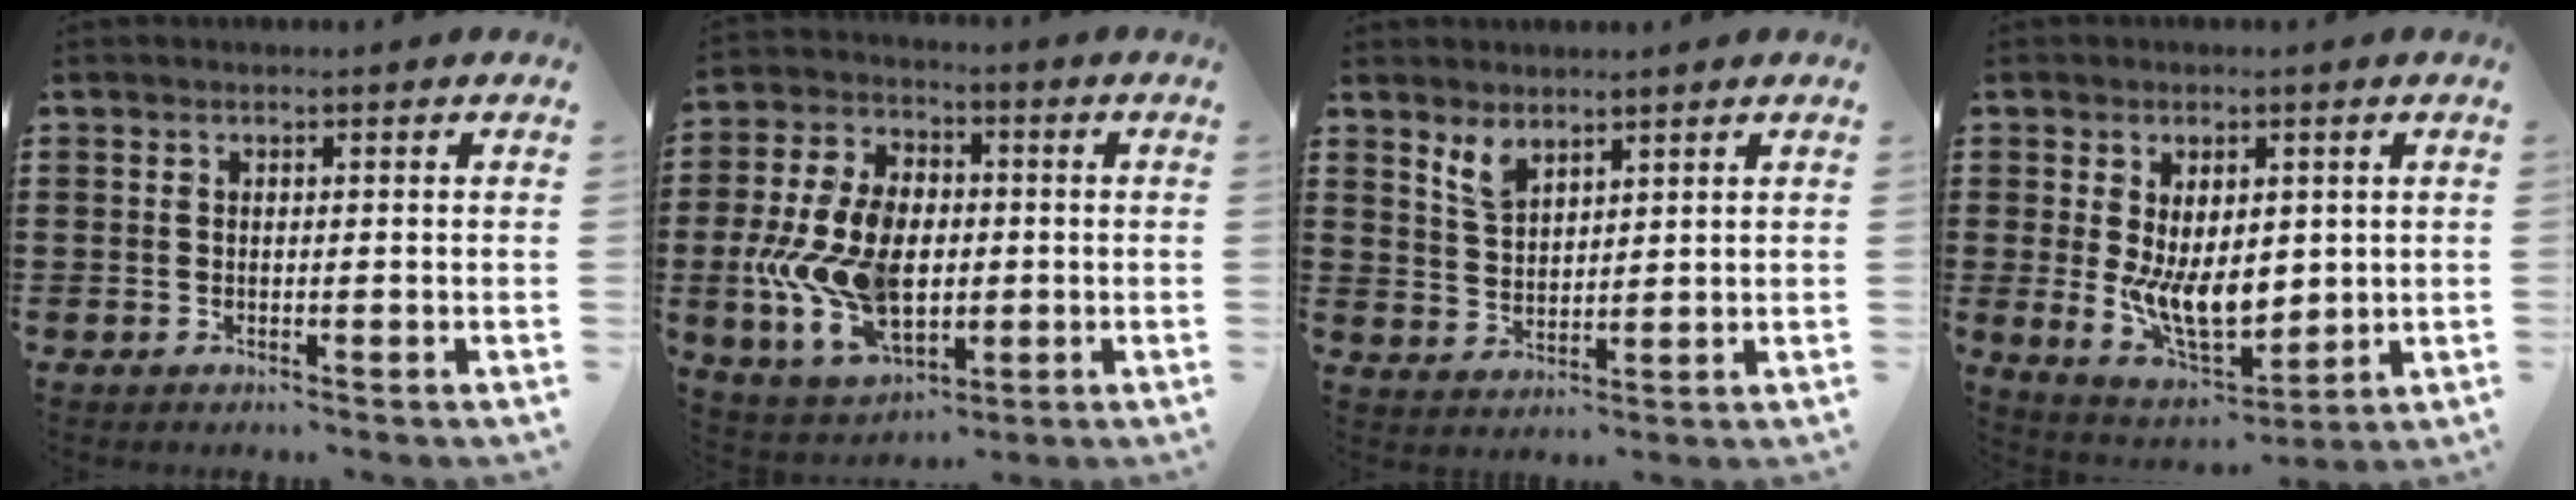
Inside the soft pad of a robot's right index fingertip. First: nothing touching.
{"total": 13.7, "force": [-1.4, 8.7, 10.5], "torque": [-0.253, 0.000, -0.023]}
{"total": 3.9, "force": [3.0, 1.8, 1.8], "torque": [-0.043, 0.001, 0.057]}
{"total": 8.8, "force": [0.3, 5.5, 6.9], "torque": [-0.126, -0.003, 0.008]}